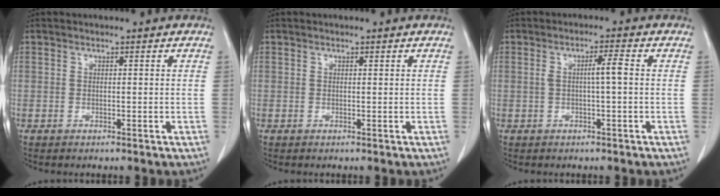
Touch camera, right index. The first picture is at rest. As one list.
[{"total": 0.0}, {"total": 3.0, "force": [0.1, 0.0, 3.0], "torque": [-0.054, 0.003, 0.001]}]